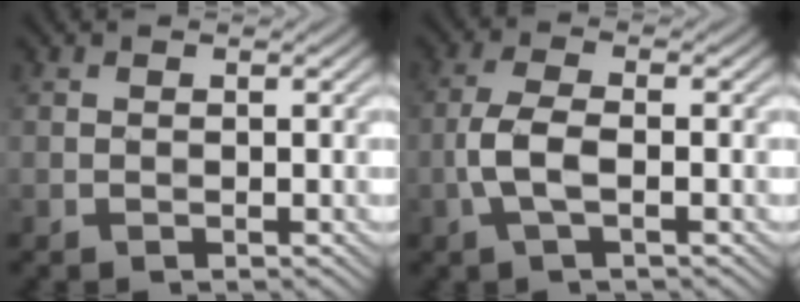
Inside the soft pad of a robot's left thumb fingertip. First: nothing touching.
{"total": 4.2, "force": [-1.2, 1.4, 3.8], "torque": [-0.089, 0.004, -0.032]}